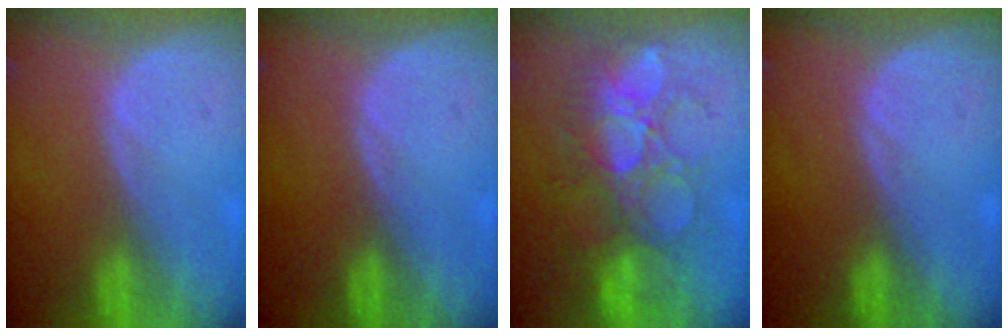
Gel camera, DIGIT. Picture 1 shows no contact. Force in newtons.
{"total": 0.0}
{"total": 10.1, "press": 9.2, "slide": 4.0}
{"total": 0.0}